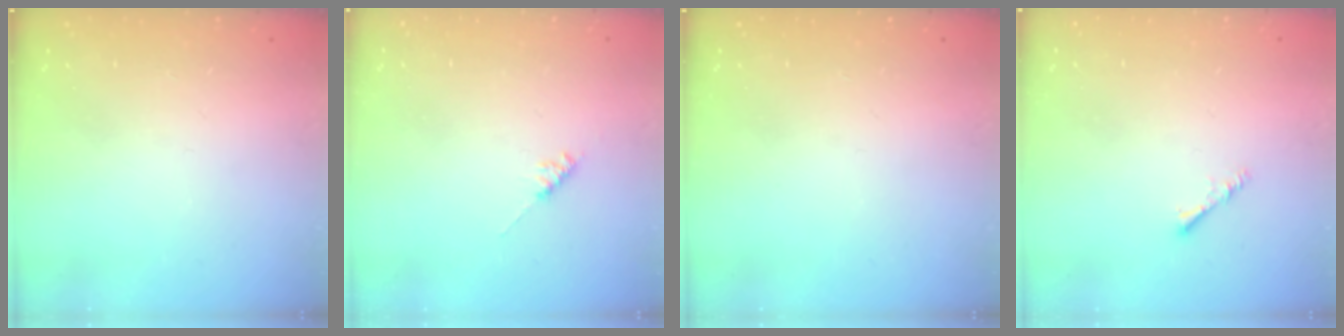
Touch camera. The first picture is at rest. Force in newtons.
{"total": 4.9, "press": 4.8, "slide": 0.8}
{"total": 0.0}
{"total": 1.9, "press": 1.9, "slide": 0.4}